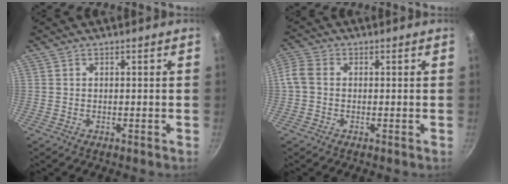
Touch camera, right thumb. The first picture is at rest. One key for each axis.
{"total": 5.6, "fx": -0.3, "fy": 4.5, "fz": 3.3, "tx": -0.080, "ty": 0.016, "tz": -0.020}